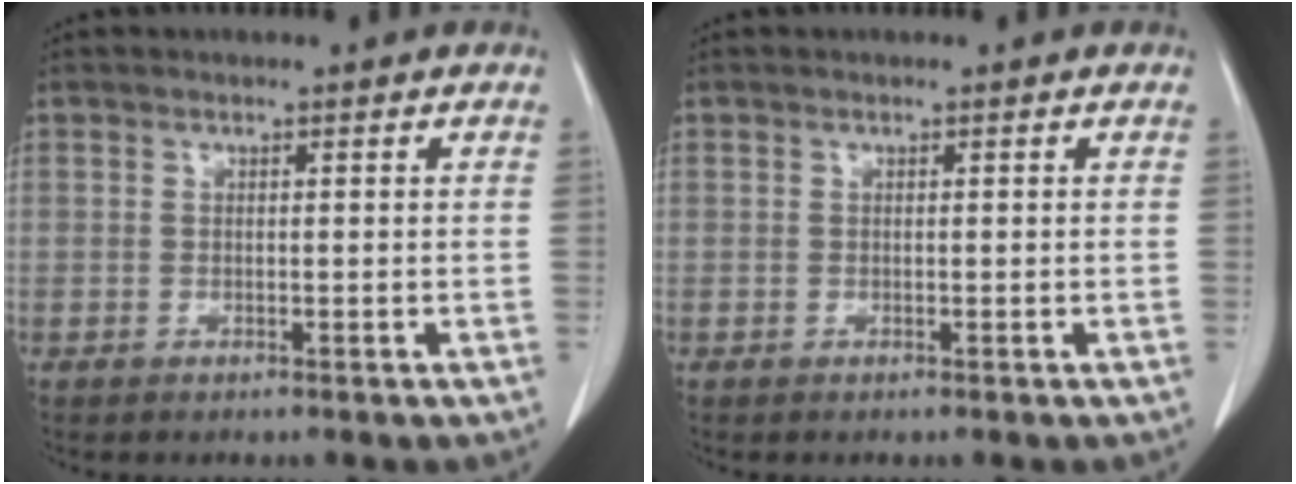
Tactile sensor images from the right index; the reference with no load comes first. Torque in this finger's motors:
{"motor_torque": [0.00, 0.00, 0.00, 0.00]}